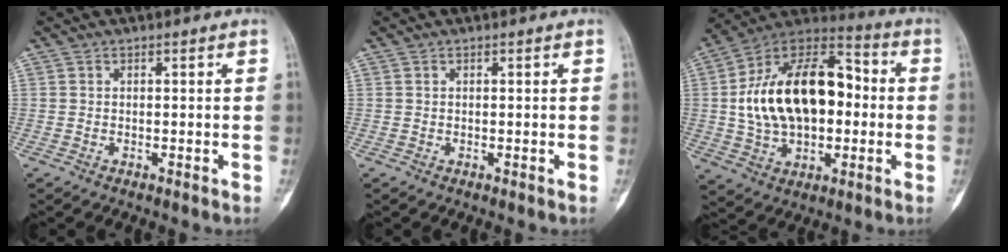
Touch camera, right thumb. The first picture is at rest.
{"total": 0.0}
{"total": 23.8, "force": [0.9, 14.3, 18.9], "torque": [-0.300, 0.032, 0.015]}